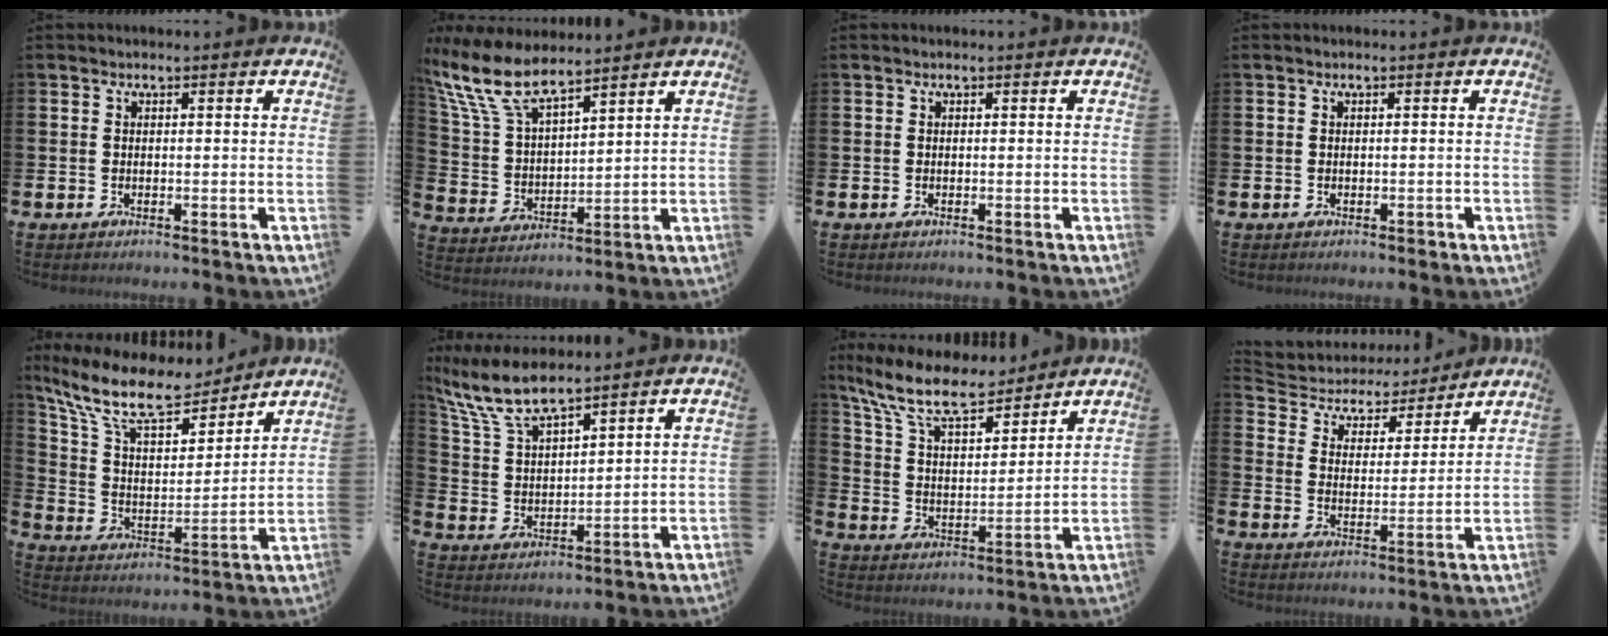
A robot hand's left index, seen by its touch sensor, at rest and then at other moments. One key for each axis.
{"total": 9.5, "fx": 8.0, "fy": 2.6, "fz": 4.5, "tx": -0.124, "ty": -0.031, "tz": 0.147}
{"total": 0.0}
{"total": 0.0}
{"total": 12.3, "fx": 10.6, "fy": 3.5, "fz": 5.1, "tx": -0.141, "ty": -0.061, "tz": 0.186}
{"total": 8.4, "fx": 7.5, "fy": 1.6, "fz": 3.6, "tx": -0.099, "ty": -0.028, "tz": 0.137}
{"total": 10.5, "fx": 9.1, "fy": 2.9, "fz": 4.4, "tx": -0.125, "ty": -0.047, "tz": 0.164}
{"total": 4.9, "fx": 4.5, "fy": 1.8, "fz": 0.3, "tx": -0.038, "ty": -0.038, "tz": 0.071}